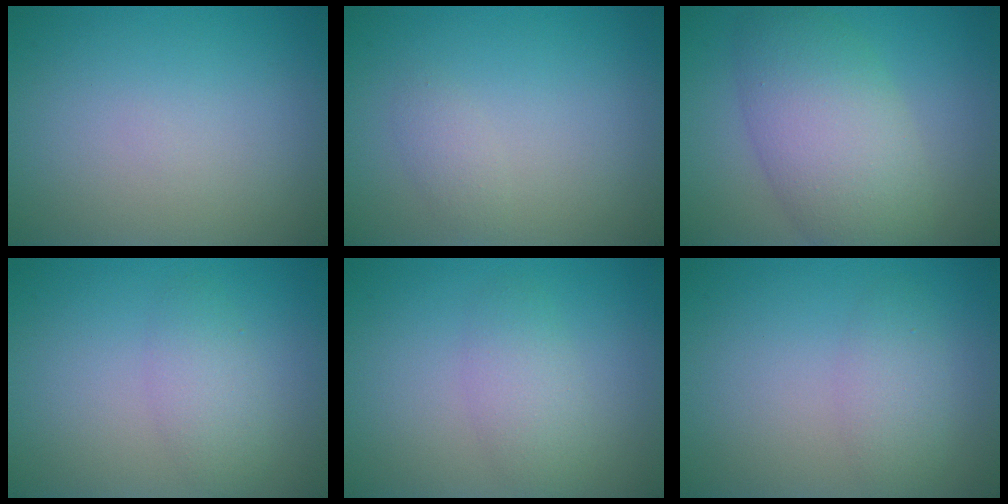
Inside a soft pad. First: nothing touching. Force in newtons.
{"total": 1.1, "press": 1.1, "slide": 0.0}
{"total": 7.4, "press": 7.4, "slide": 0.1}
{"total": 2.3, "press": 2.3, "slide": 0.1}
{"total": 2.6, "press": 2.6, "slide": 0.2}
{"total": 2.2, "press": 2.2, "slide": 0.1}